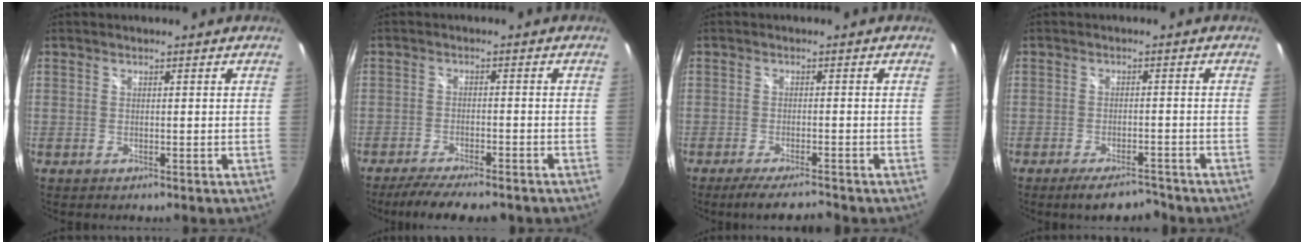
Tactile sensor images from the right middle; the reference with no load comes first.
{"total": 10.0, "force": [-8.4, 1.8, 5.1], "torque": [-0.110, -0.023, -0.133]}
{"total": 5.7, "force": [-5.1, 0.0, 2.7], "torque": [-0.060, -0.019, -0.087]}
{"total": 5.7, "force": [-4.8, 1.6, 2.6], "torque": [-0.056, -0.006, -0.075]}